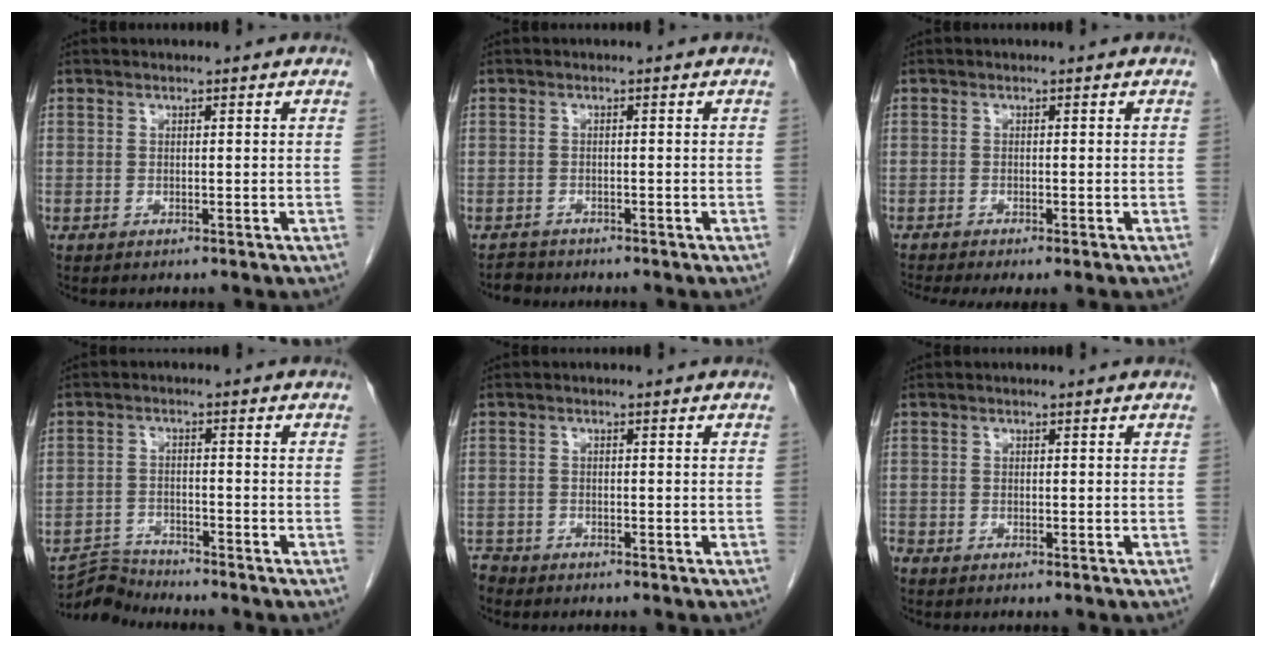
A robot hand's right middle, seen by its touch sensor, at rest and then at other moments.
{"total": 1.3, "force": [-1.2, 0.4, -0.3], "torque": [-0.001, -0.003, -0.020]}
{"total": 4.1, "force": [-3.3, 0.2, 2.4], "torque": [-0.033, -0.010, -0.055]}
{"total": 4.2, "force": [-4.1, -0.4, -0.9], "torque": [0.012, -0.009, -0.075]}
{"total": 2.3, "force": [-2.2, 0.7, 0.0], "torque": [-0.003, -0.005, -0.042]}
{"total": 0.9, "force": [-0.7, 0.4, 0.4], "torque": [-0.014, -0.002, -0.015]}